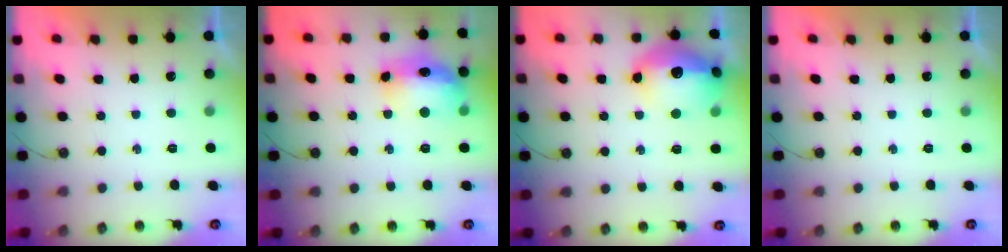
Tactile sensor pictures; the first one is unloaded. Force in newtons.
{"total": 14.4, "press": 14.3, "slide": 1.1}
{"total": 19.3, "press": 19.2, "slide": 1.5}
{"total": 0.0}